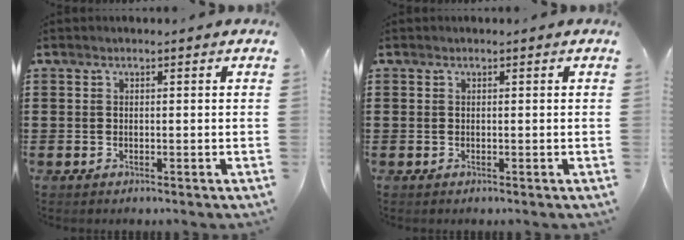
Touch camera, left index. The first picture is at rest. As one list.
[{"total": 0.0}]